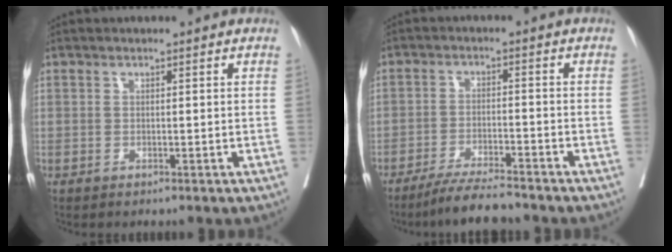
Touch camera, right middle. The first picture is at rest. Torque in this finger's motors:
{"motor_torque": [0.13, -0.13, 0.12, 0.04]}